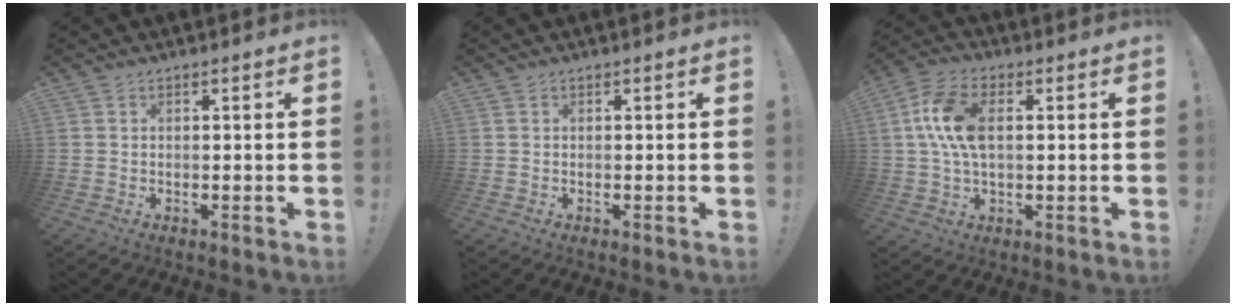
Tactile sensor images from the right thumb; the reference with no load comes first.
{"total": 0.0}
{"total": 11.8, "force": [1.8, 6.7, 9.5], "torque": [-0.182, 0.001, 0.032]}